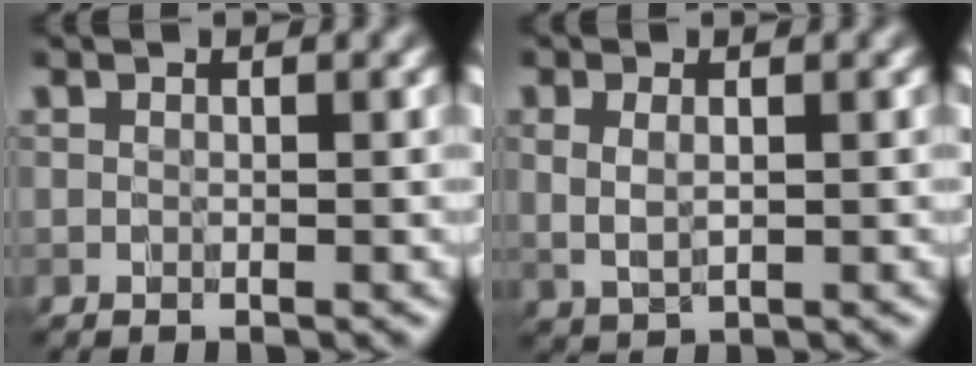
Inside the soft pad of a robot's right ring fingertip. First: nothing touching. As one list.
[{"total": 1.4, "force": [0.4, 0.6, 1.1], "torque": [-0.024, -0.006, 0.014]}]